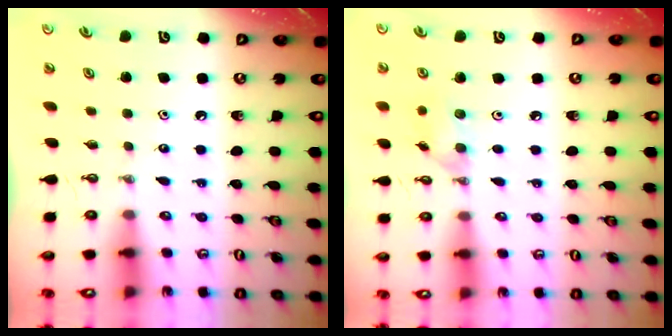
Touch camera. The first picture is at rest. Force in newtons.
{"total": 8.5, "press": 8.4, "slide": 0.4}